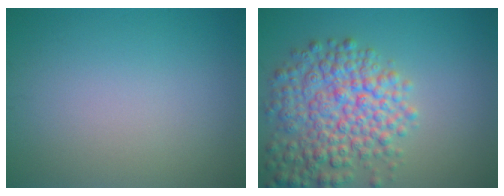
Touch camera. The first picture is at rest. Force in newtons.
{"total": 7.3, "press": 7.3, "slide": 0.3}